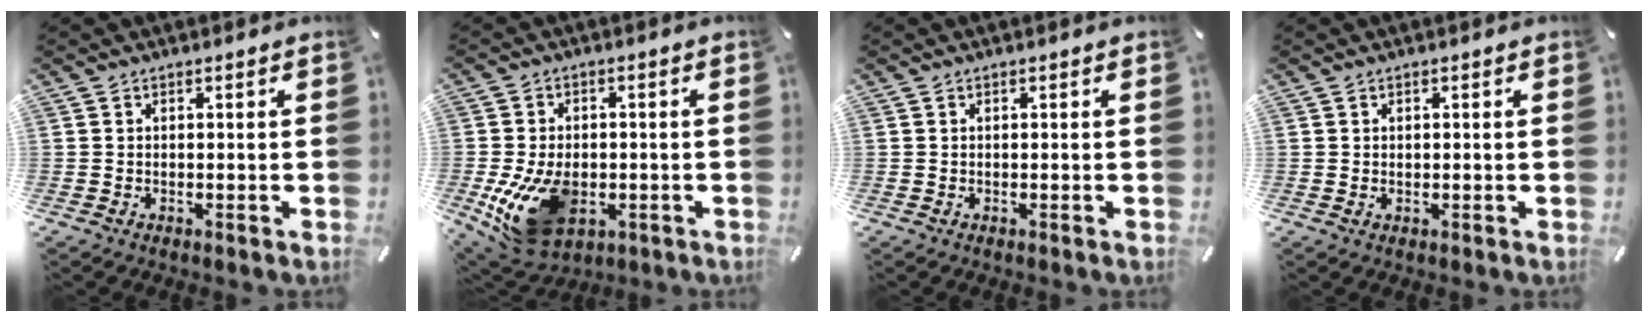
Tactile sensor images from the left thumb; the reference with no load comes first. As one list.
[{"total": 14.6, "force": [-3.4, 10.0, 10.1], "torque": [-0.189, -0.001, -0.054]}, {"total": 0.0}, {"total": 0.6, "force": [0.2, 0.5, 0.2], "torque": [-0.005, 0.002, 0.003]}]